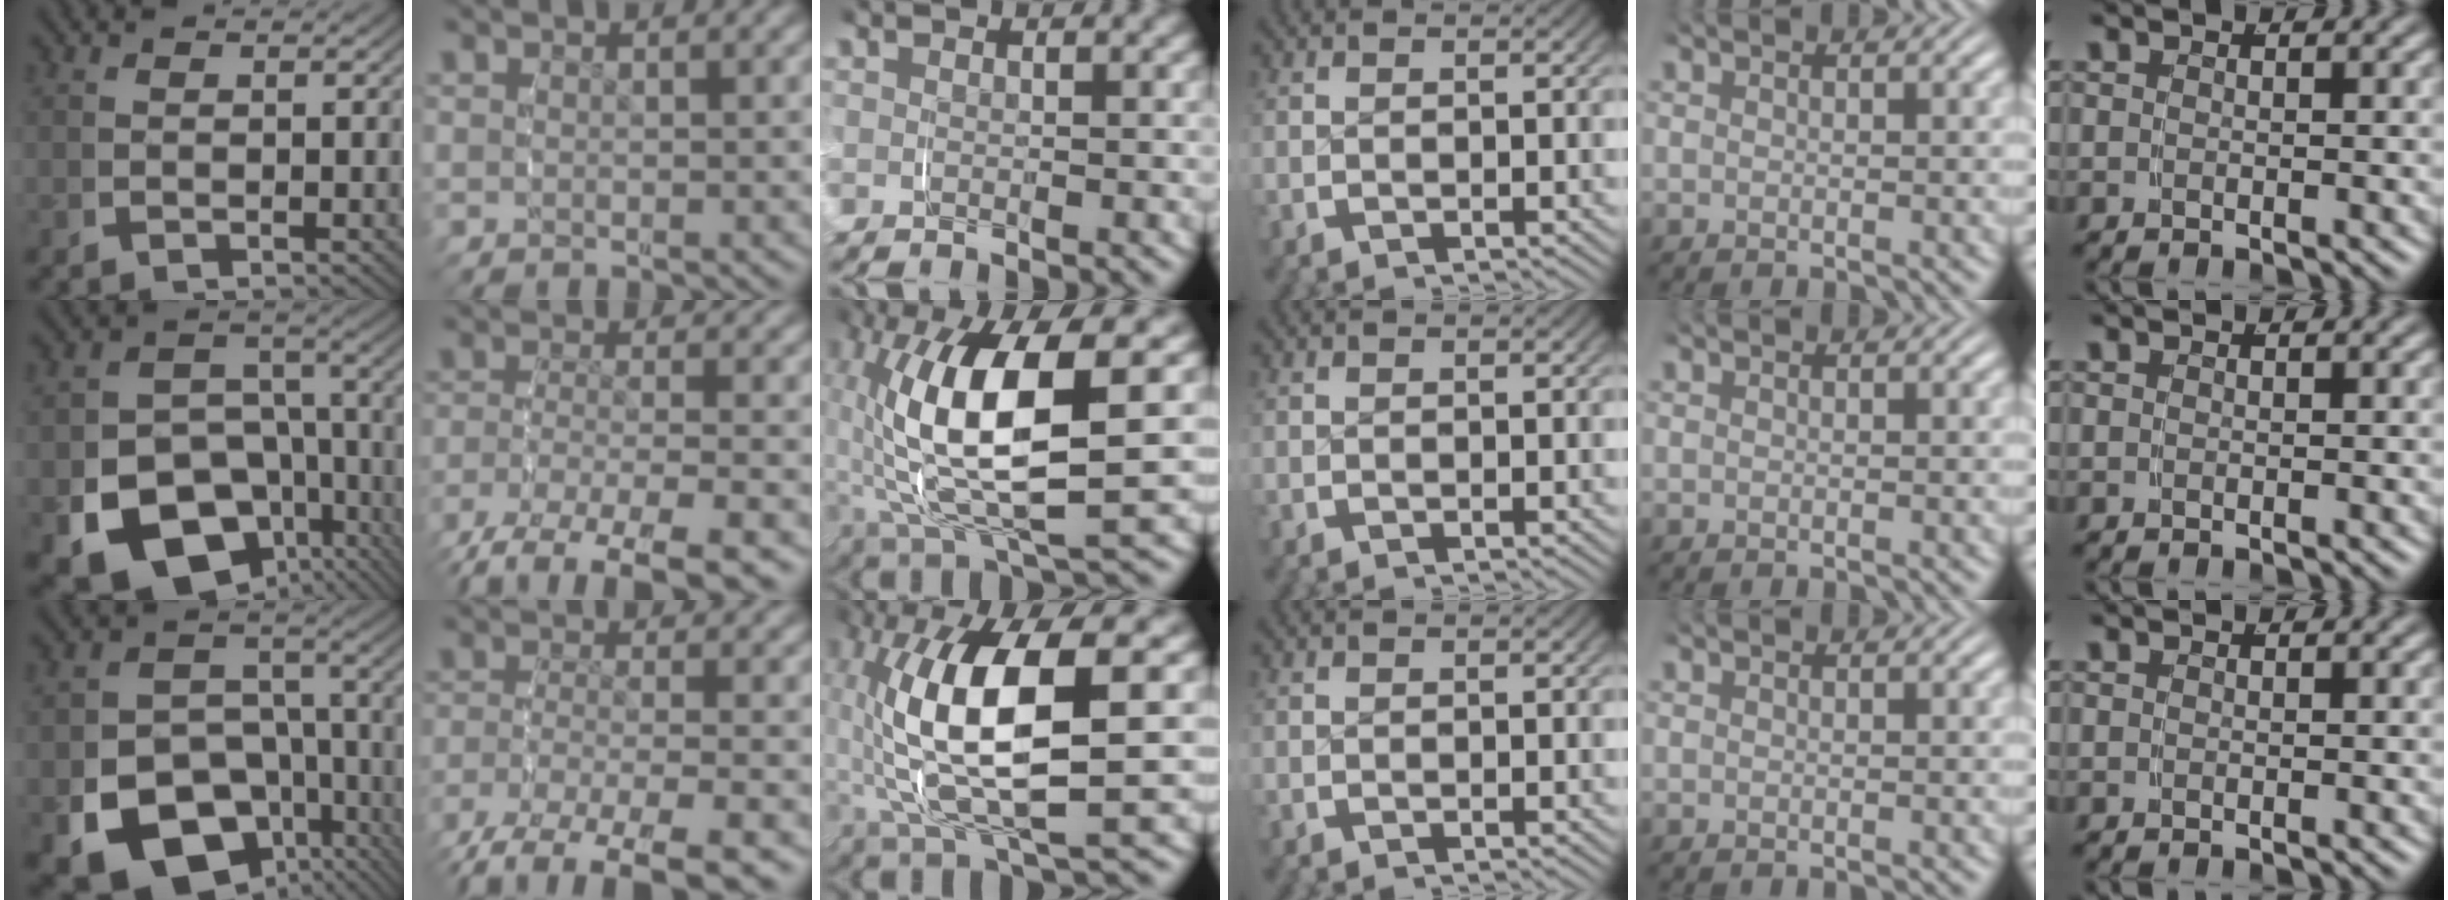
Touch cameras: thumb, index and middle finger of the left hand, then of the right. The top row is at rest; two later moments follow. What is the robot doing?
{"motion": "grasp_and_lifting", "object": "shorts"}